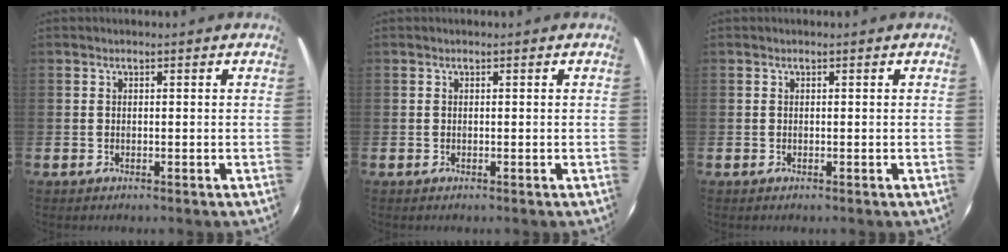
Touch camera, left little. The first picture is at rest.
{"total": 0.0}
{"total": 0.0}